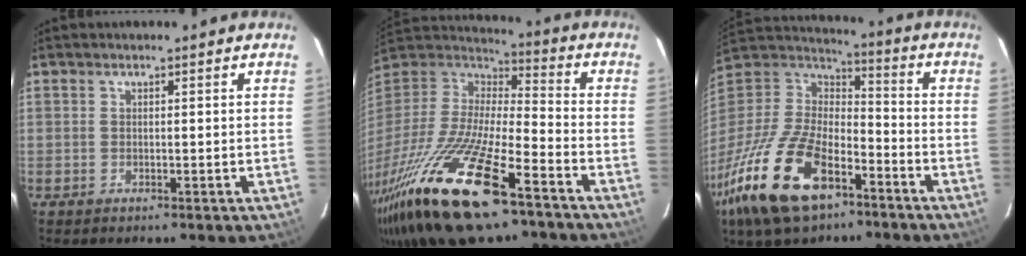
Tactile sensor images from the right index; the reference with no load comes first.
{"total": 31.7, "force": [-19.5, 9.3, 23.2], "torque": [-0.465, -0.064, -0.345]}
{"total": 26.6, "force": [-15.3, 12.9, 17.5], "torque": [-0.383, -0.034, -0.270]}